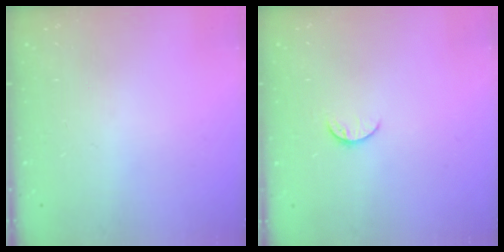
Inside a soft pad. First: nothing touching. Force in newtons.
{"total": 5.1, "press": 5.1, "slide": 0.5}